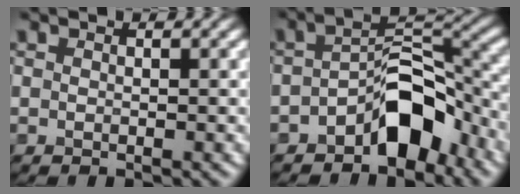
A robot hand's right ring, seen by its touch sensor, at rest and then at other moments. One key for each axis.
{"total": 5.9, "fx": -3.9, "fy": 2.4, "fz": 3.7, "tx": -0.055, "ty": 0.019, "tz": -0.061}